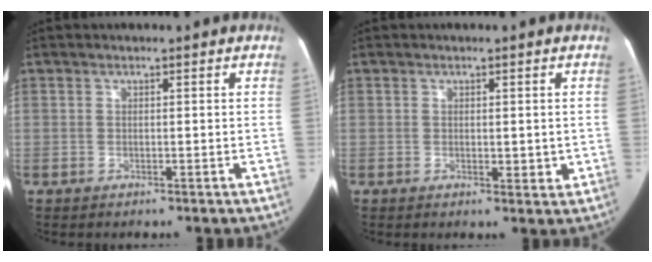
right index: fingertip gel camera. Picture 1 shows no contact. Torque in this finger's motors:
{"motor_torque": [-0.02, 0.09, 0.01, 0.00]}